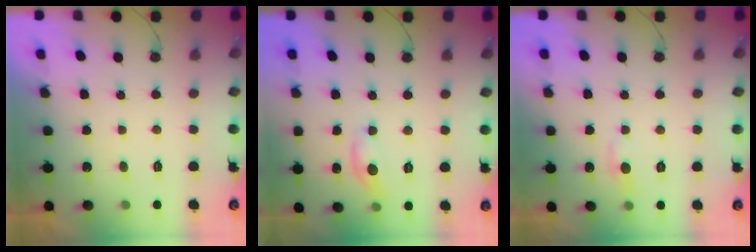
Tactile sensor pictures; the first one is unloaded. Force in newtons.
{"total": 5.5, "press": 5.5, "slide": 0.4}
{"total": 4.5, "press": 4.5, "slide": 0.7}